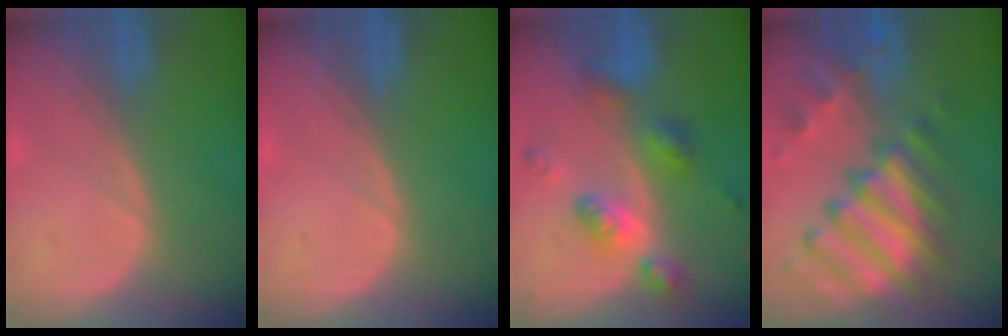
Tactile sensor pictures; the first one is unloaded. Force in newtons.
{"total": 0.0}
{"total": 7.1, "press": 7.0, "slide": 0.6}
{"total": 11.8, "press": 10.2, "slide": 5.9}